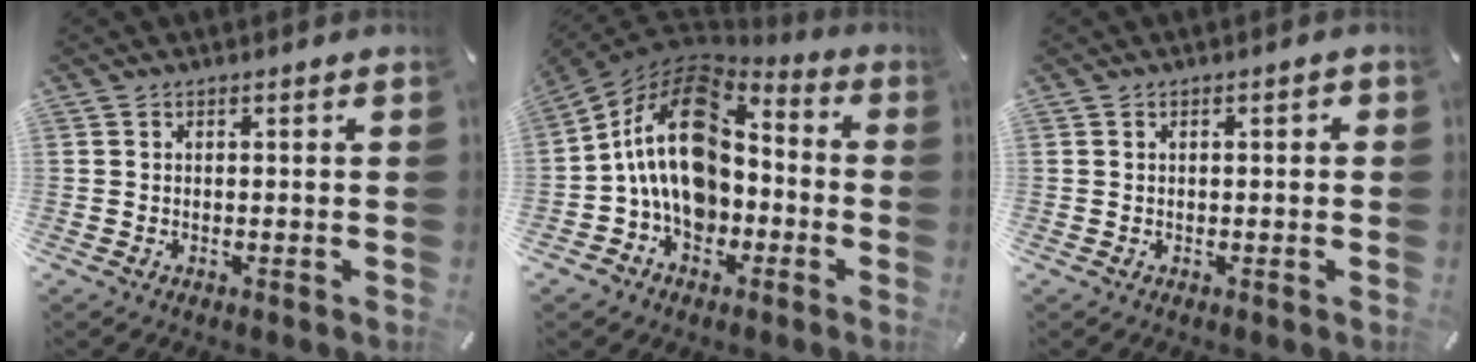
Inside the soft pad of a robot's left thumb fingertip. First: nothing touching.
{"total": 17.2, "force": [-0.5, 13.2, 11.0], "torque": [-0.211, 0.014, -0.013]}
{"total": 1.0, "force": [0.0, 0.5, 0.9], "torque": [-0.015, 0.006, -0.002]}